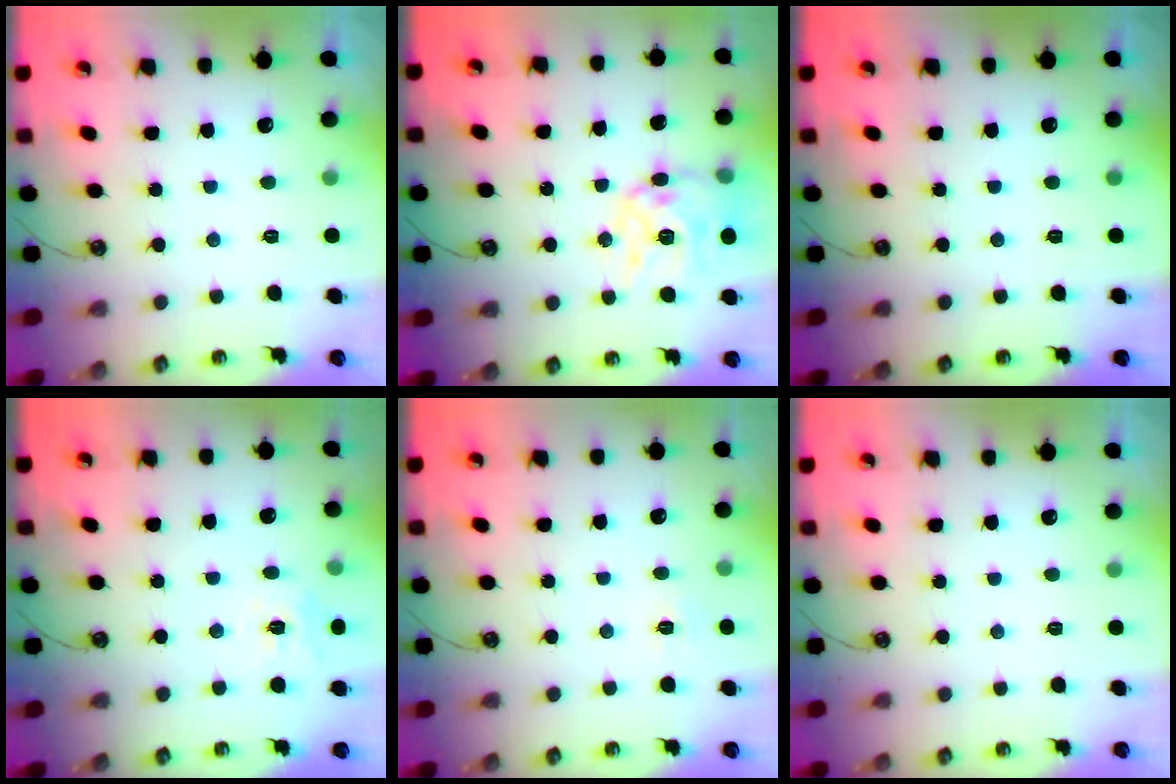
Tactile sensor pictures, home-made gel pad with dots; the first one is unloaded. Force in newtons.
{"total": 13.4, "press": 13.4, "slide": 1.3}
{"total": 0.0}
{"total": 7.6, "press": 7.6, "slide": 0.4}
{"total": 3.7, "press": 3.7, "slide": 0.5}
{"total": 0.0}